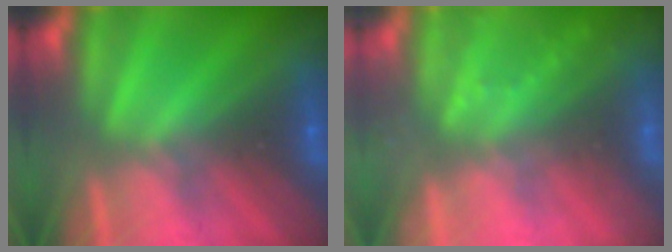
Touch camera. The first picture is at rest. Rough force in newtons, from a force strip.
{"total": 2.2}